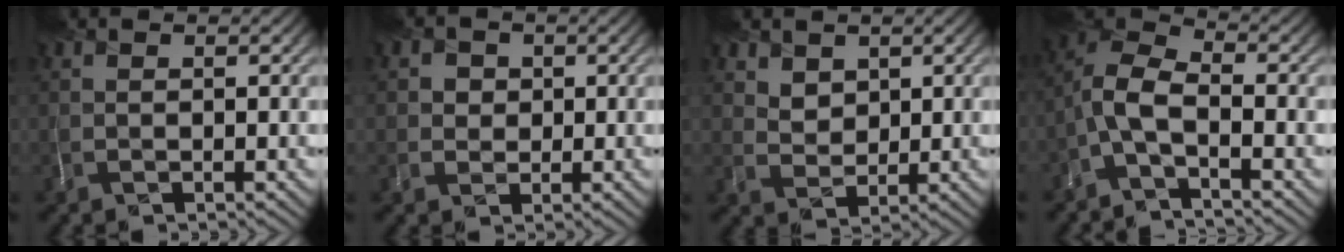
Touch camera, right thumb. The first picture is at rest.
{"total": 2.2, "force": [0.4, 2.1, -0.2], "torque": [0.008, -0.008, 0.009]}
{"total": 3.3, "force": [2.3, 2.4, 0.6], "torque": [-0.022, -0.012, 0.051]}
{"total": 5.2, "force": [-2.6, 2.1, 4.0], "torque": [-0.087, 0.005, -0.066]}